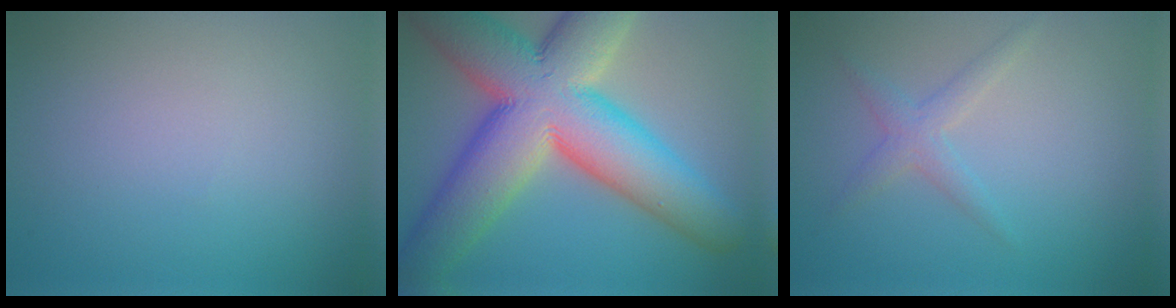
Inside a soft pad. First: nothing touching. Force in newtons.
{"total": 15.8, "press": 15.7, "slide": 1.0}
{"total": 1.9, "press": 1.9, "slide": 0.1}